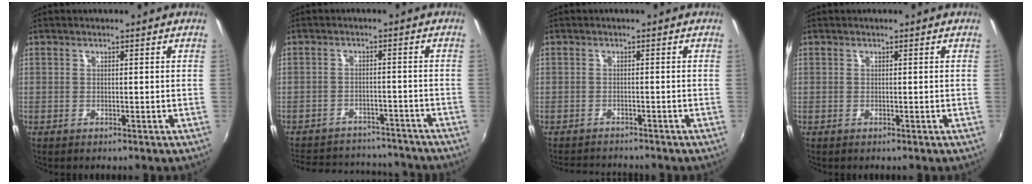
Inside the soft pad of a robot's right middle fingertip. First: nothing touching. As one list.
[{"total": 18.0, "force": [-15.6, 6.5, 6.0], "torque": [-0.139, 0.024, -0.201]}, {"total": 4.2, "force": [-3.9, 1.4, 0.5], "torque": [-0.025, 0.005, -0.066]}, {"total": 0.0}]